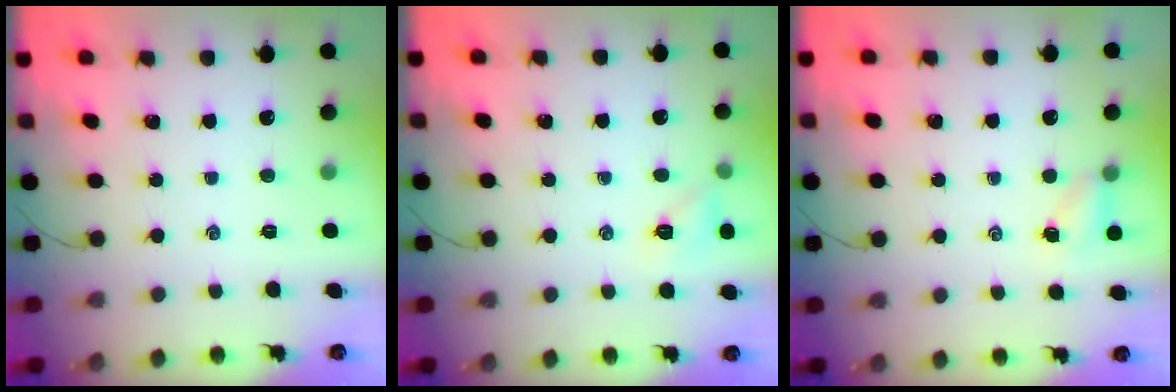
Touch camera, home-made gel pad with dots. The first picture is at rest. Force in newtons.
{"total": 6.4, "press": 6.2, "slide": 1.5}
{"total": 3.5, "press": 3.3, "slide": 1.2}